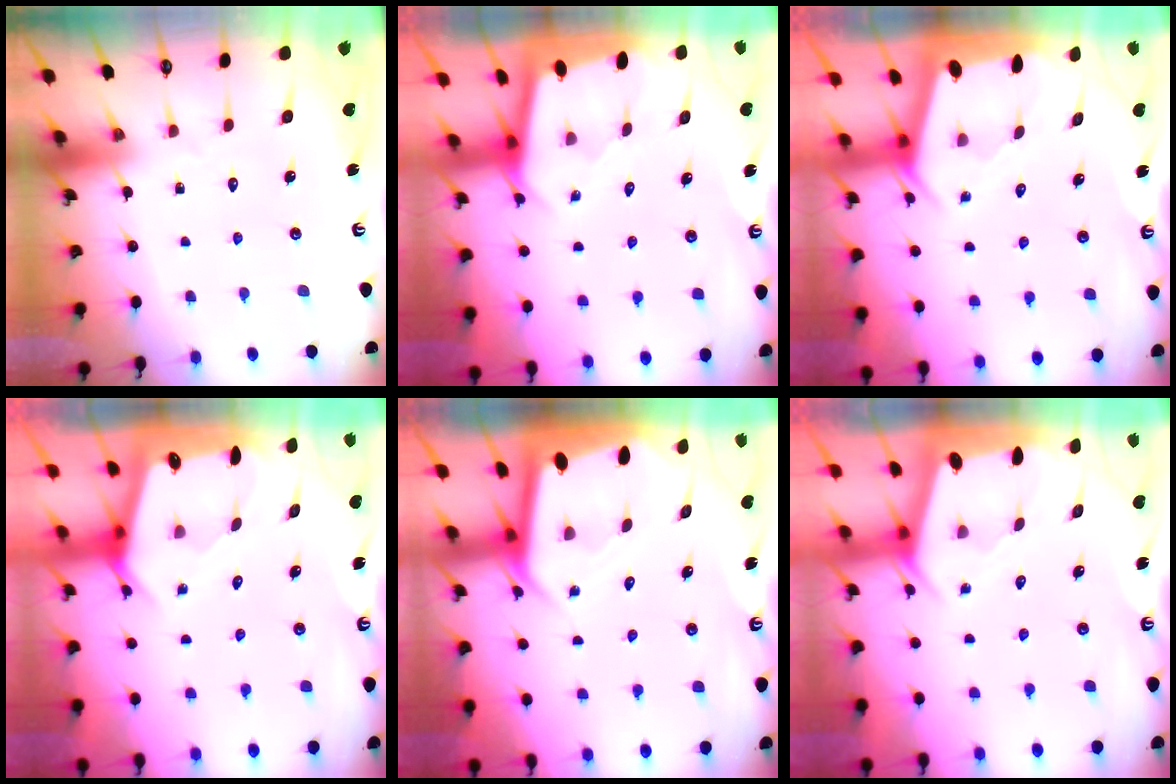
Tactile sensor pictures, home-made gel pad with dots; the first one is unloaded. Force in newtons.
{"total": 2.0, "press": 2.0, "slide": 0.2}
{"total": 2.0, "press": 2.0, "slide": 0.2}
{"total": 2.7, "press": 2.7, "slide": 0.2}
{"total": 3.0, "press": 3.0, "slide": 0.3}
{"total": 2.0, "press": 1.9, "slide": 0.3}